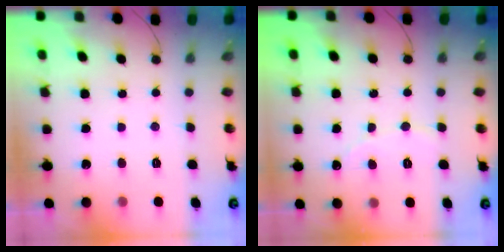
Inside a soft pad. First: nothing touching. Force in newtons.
{"total": 2.5, "press": 2.5, "slide": 0.1}